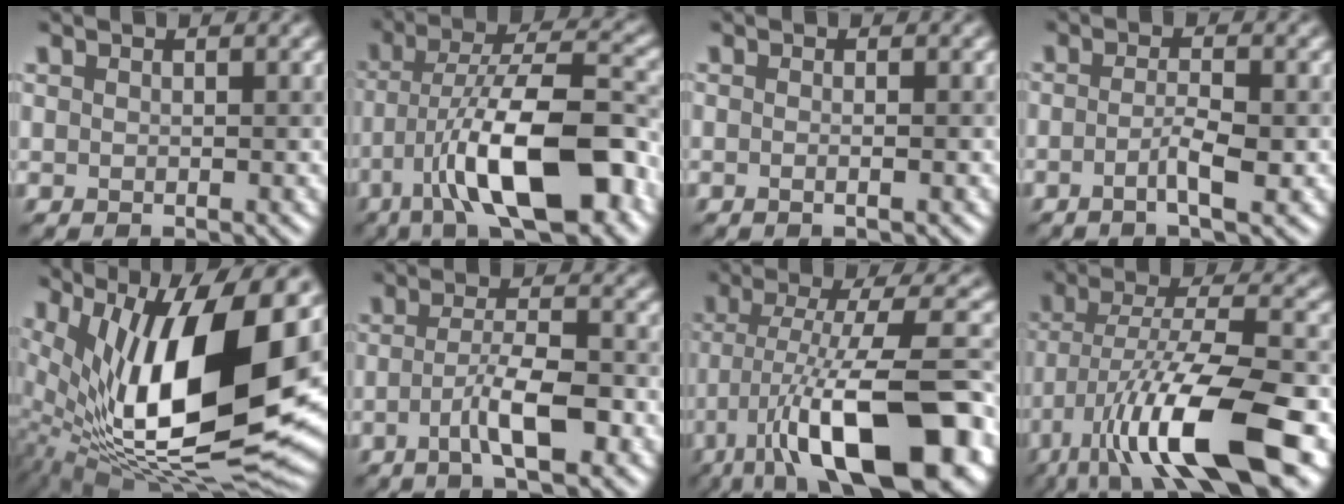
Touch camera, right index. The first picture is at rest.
{"total": 12.5, "force": [-5.1, 4.1, 10.7], "torque": [-0.181, 0.006, -0.086]}
{"total": 2.2, "force": [0.3, 1.2, 1.8], "torque": [0.009, -0.004, -0.019]}
{"total": 2.7, "force": [-0.9, 0.4, 2.5], "torque": [-0.044, 0.003, -0.022]}
{"total": 16.7, "force": [2.8, 6.4, 15.2], "torque": [-0.263, -0.007, 0.048]}
{"total": 5.0, "force": [-1.9, 1.0, 4.5], "torque": [-0.080, 0.007, -0.038]}
{"total": 14.6, "force": [-5.7, 4.6, 12.6], "torque": [-0.199, 0.008, -0.090]}
{"total": 12.6, "force": [-6.1, 3.5, 10.5], "torque": [-0.191, -0.003, -0.108]}